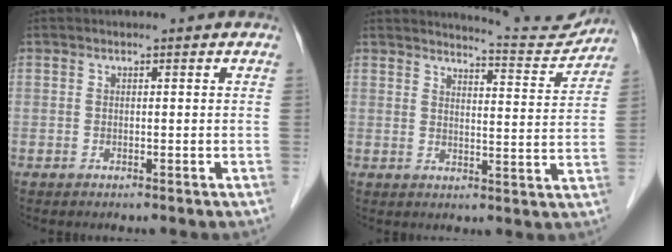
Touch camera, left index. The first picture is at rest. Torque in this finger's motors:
{"motor_torque": [0.45, -0.88, 0.04, 0.01]}